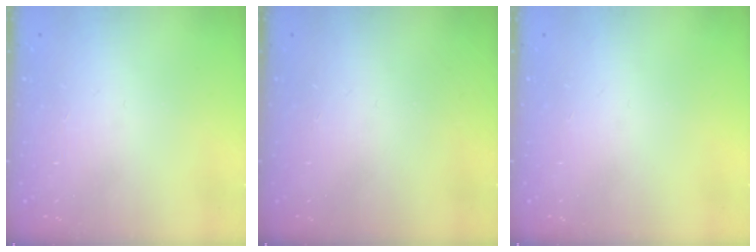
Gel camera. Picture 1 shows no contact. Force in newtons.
{"total": 0.0}
{"total": 0.0}